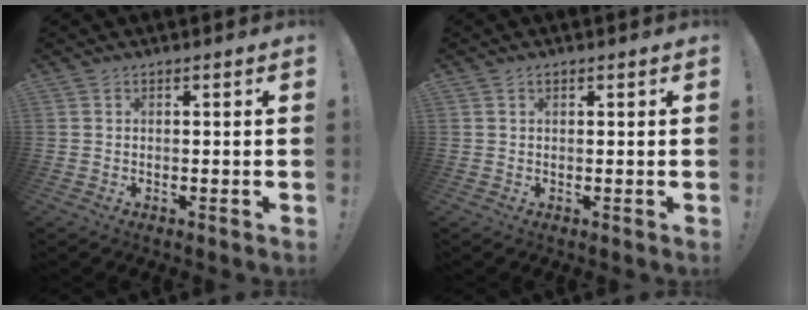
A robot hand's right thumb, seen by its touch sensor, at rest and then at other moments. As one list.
[{"total": 0.7, "force": [0.4, 0.4, 0.4], "torque": [-0.003, -0.002, 0.007]}]